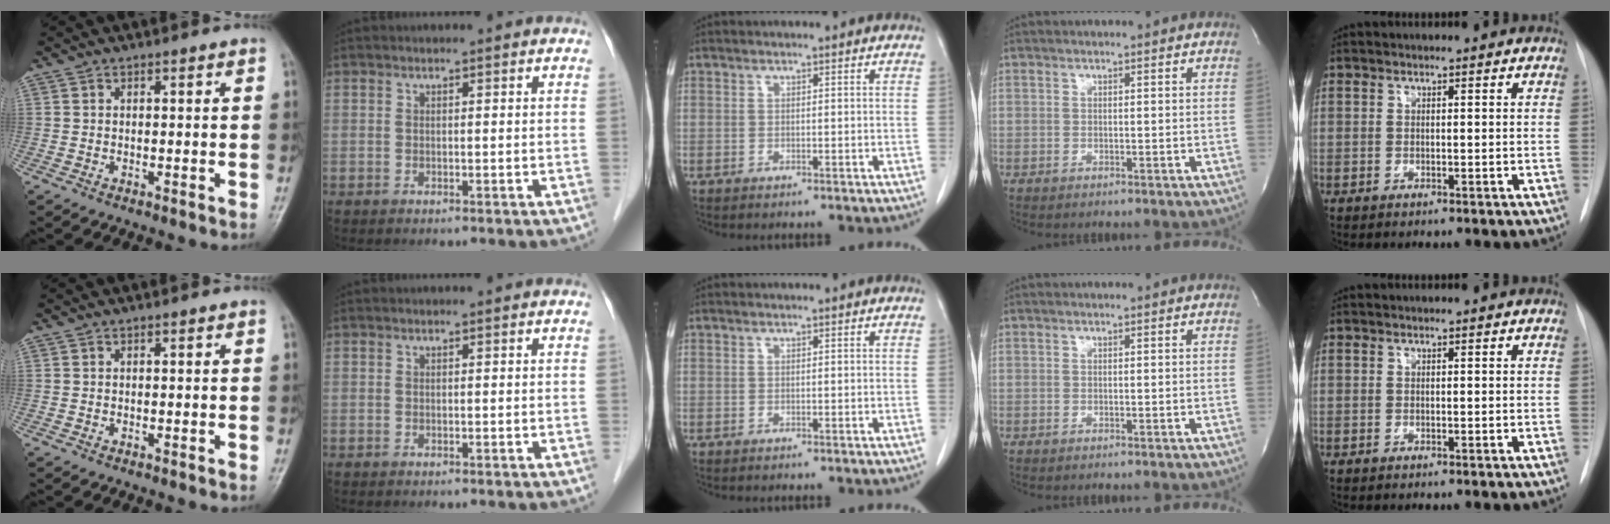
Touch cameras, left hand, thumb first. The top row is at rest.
{}